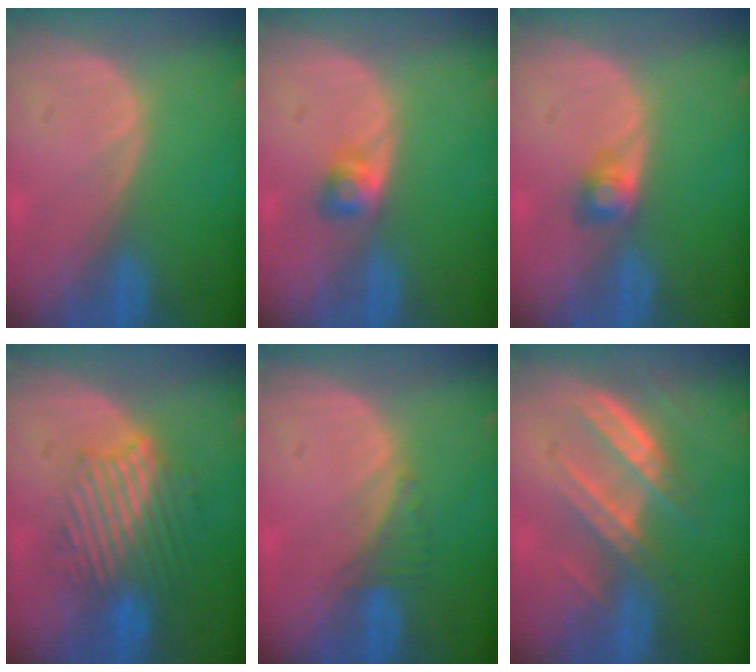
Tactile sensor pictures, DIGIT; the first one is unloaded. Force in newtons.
{"total": 2.6, "press": 2.4, "slide": 1.0}
{"total": 2.4, "press": 2.4, "slide": 0.4}
{"total": 9.1, "press": 8.5, "slide": 3.1}
{"total": 1.9, "press": 1.8, "slide": 0.7}
{"total": 6.6, "press": 6.4, "slide": 1.7}